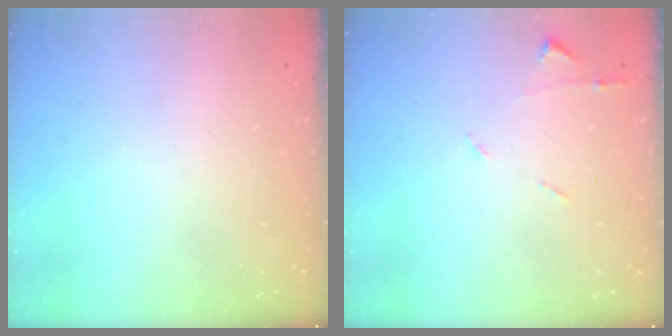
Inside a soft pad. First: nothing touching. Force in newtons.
{"total": 5.6, "press": 5.6, "slide": 0.8}